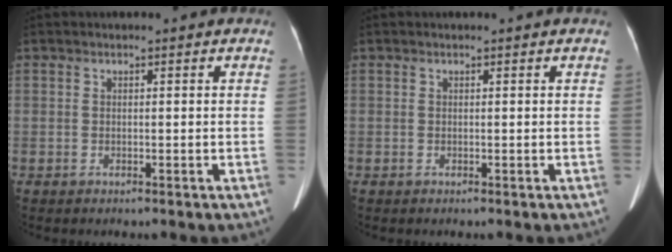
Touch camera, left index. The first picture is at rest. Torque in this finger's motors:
{"motor_torque": [0.04, 0.01, -0.02, 0.02]}